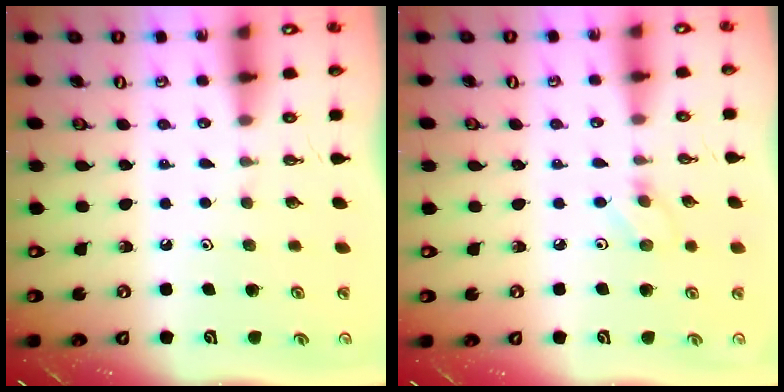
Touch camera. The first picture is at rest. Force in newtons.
{"total": 4.3, "press": 4.3, "slide": 0.6}